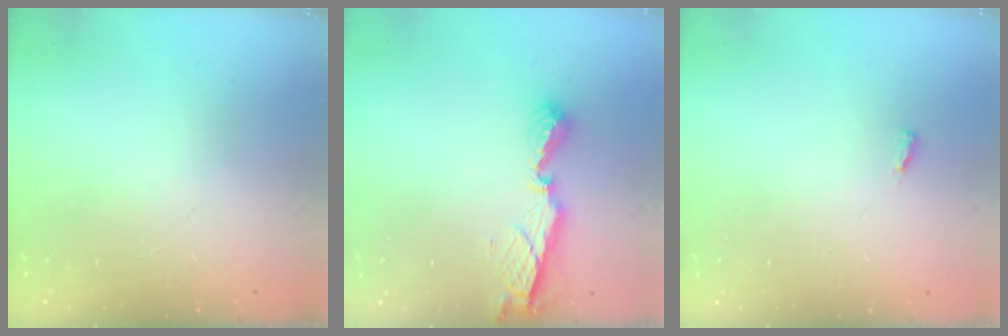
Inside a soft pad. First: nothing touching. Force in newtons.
{"total": 7.9, "press": 7.8, "slide": 0.3}
{"total": 2.6, "press": 2.4, "slide": 1.0}